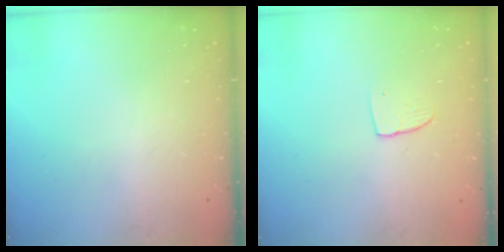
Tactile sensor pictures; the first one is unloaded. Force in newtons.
{"total": 4.9, "press": 4.9, "slide": 0.4}